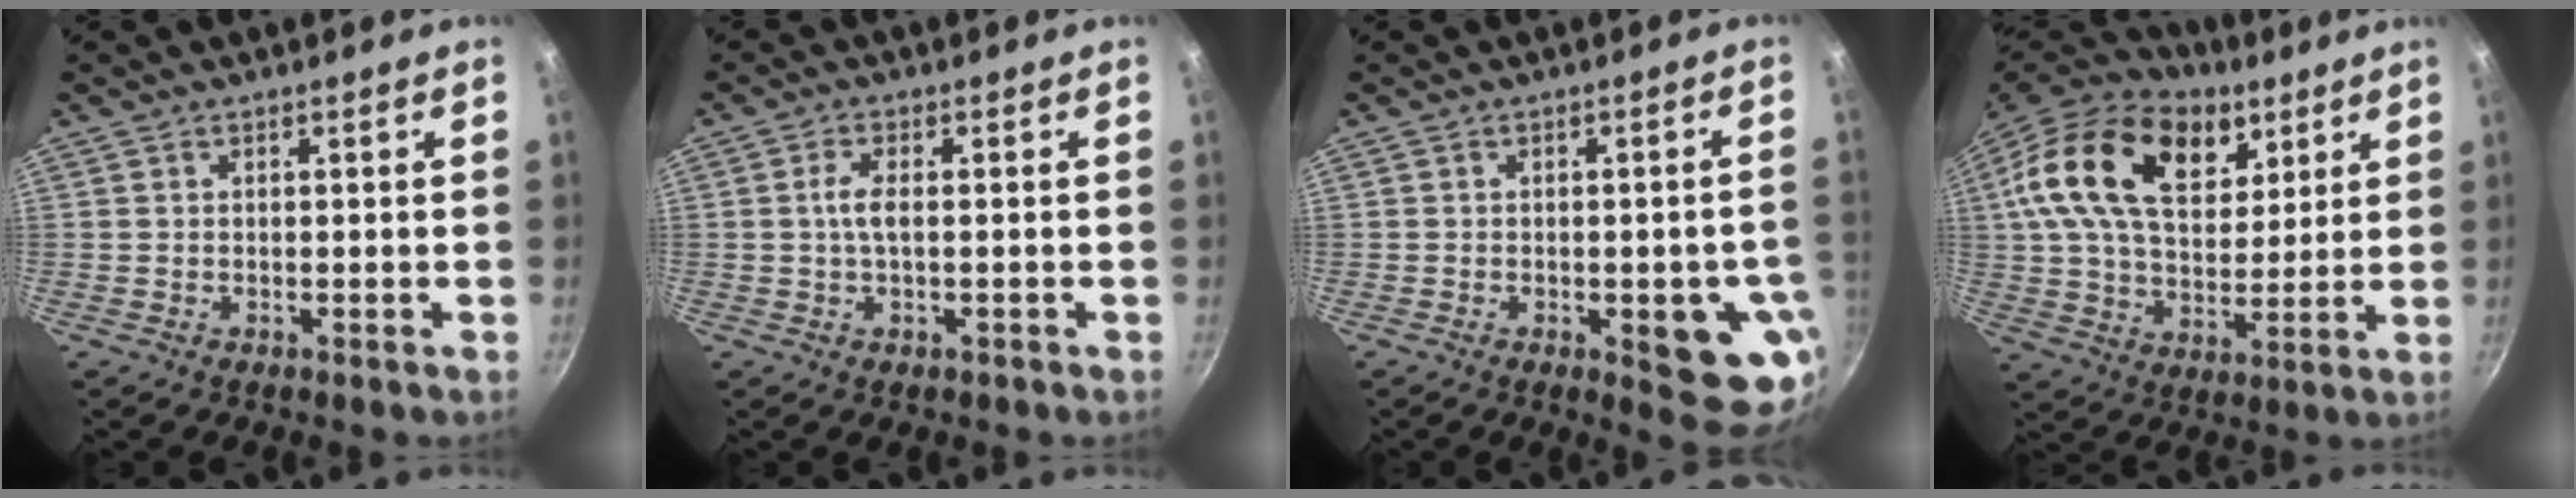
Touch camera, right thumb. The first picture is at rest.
{"total": 3.5, "force": [-0.1, 1.4, 3.2], "torque": [-0.069, 0.005, -0.008]}
{"total": 11.4, "force": [-2.9, 4.5, 10.0], "torque": [-0.080, 0.004, -0.032]}
{"total": 24.8, "force": [10.9, 15.2, 16.3], "torque": [-0.261, -0.017, 0.181]}